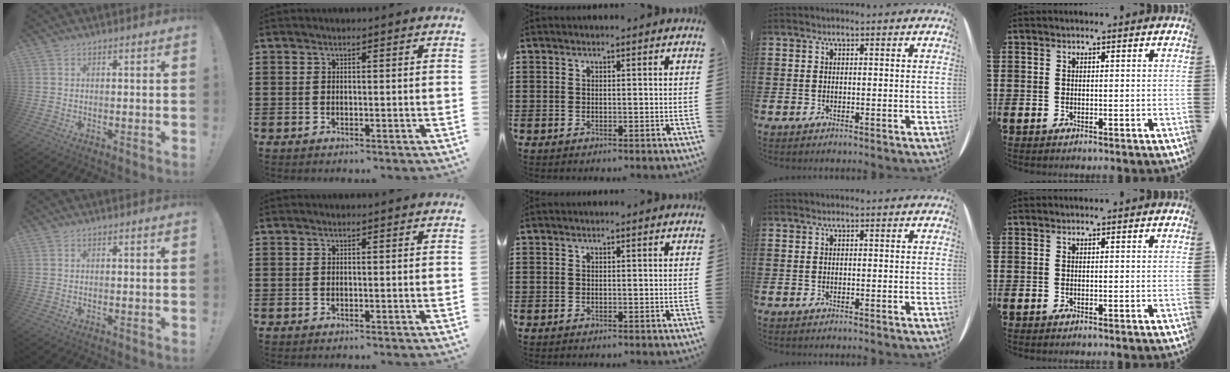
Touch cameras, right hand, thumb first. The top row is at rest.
{}